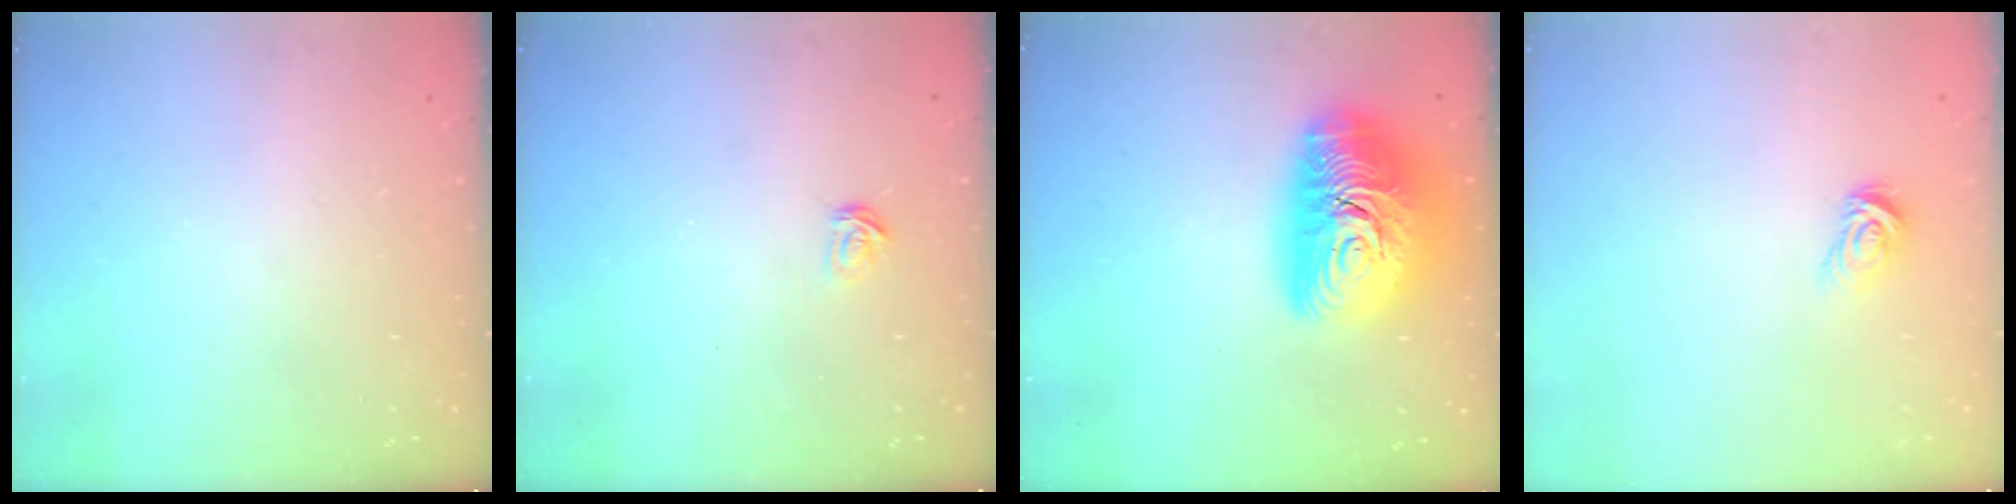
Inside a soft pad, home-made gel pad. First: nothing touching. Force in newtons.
{"total": 3.2, "press": 3.2, "slide": 0.2}
{"total": 21.8, "press": 21.7, "slide": 1.6}
{"total": 3.6, "press": 3.6, "slide": 0.5}